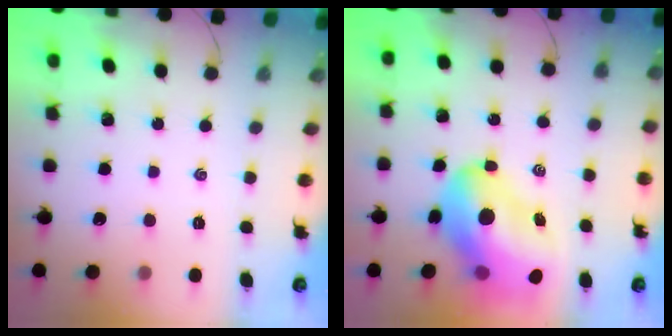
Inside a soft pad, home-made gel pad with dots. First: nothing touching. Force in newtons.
{"total": 19.5, "press": 18.6, "slide": 5.7}